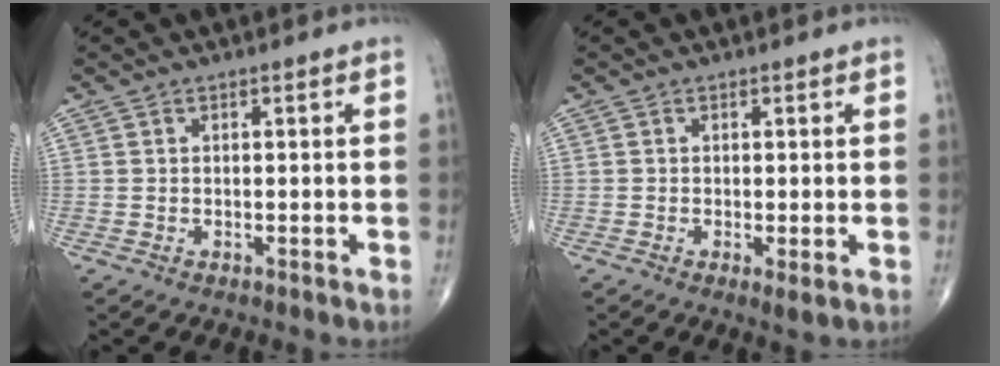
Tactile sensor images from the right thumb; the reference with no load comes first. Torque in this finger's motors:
{"motor_torque": [-0.33, 0.06, -0.21, -0.02, 0.00]}